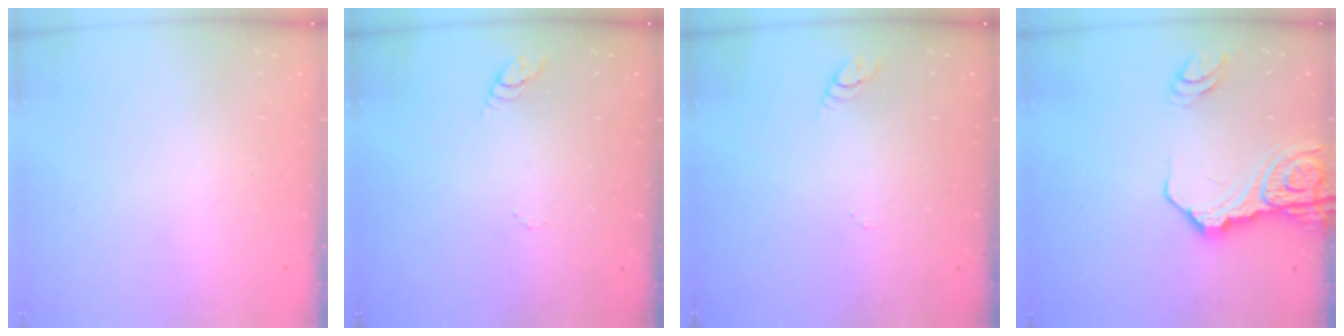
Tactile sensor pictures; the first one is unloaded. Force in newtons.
{"total": 3.1, "press": 3.1, "slide": 0.3}
{"total": 2.9, "press": 2.9, "slide": 0.3}
{"total": 16.9, "press": 16.7, "slide": 2.1}